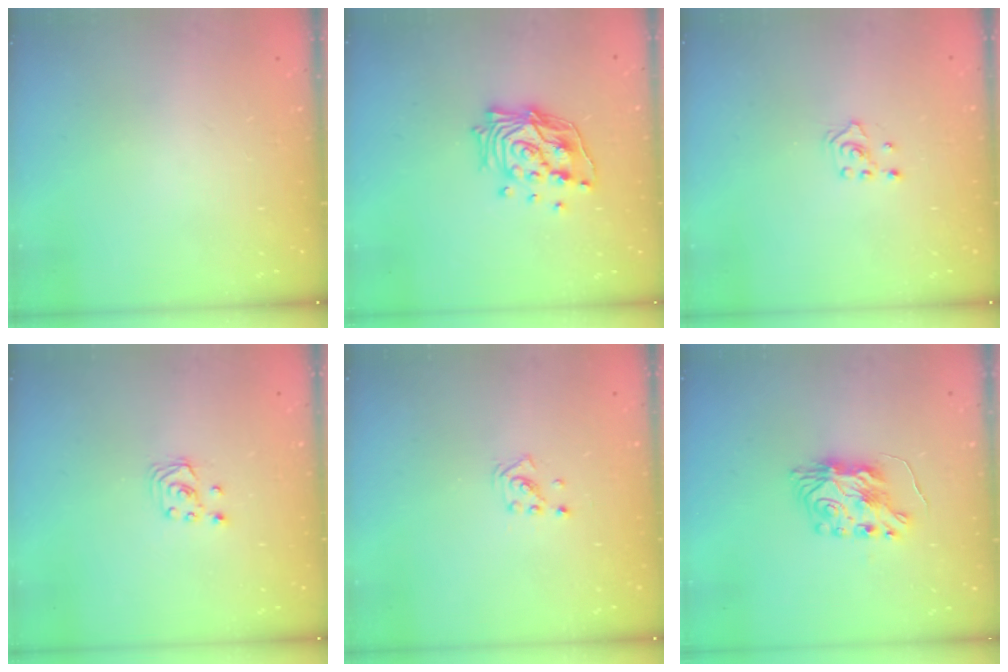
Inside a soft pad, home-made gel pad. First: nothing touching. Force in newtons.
{"total": 15.1, "press": 14.9, "slide": 1.9}
{"total": 2.4, "press": 2.2, "slide": 0.8}
{"total": 2.7, "press": 2.7, "slide": 0.3}
{"total": 1.9, "press": 1.9, "slide": 0.1}
{"total": 8.2, "press": 8.2, "slide": 0.5}